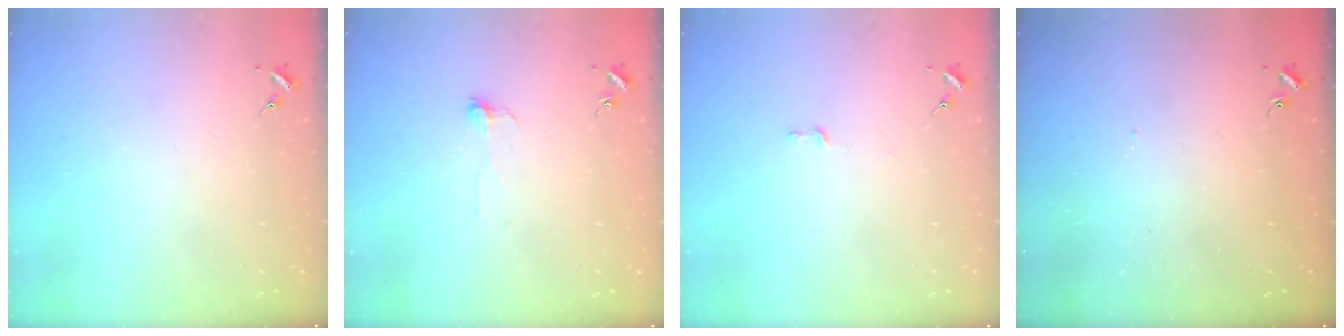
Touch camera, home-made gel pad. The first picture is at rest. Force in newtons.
{"total": 3.6, "press": 3.6, "slide": 0.3}
{"total": 2.6, "press": 2.6, "slide": 0.2}
{"total": 2.9, "press": 2.9, "slide": 0.2}